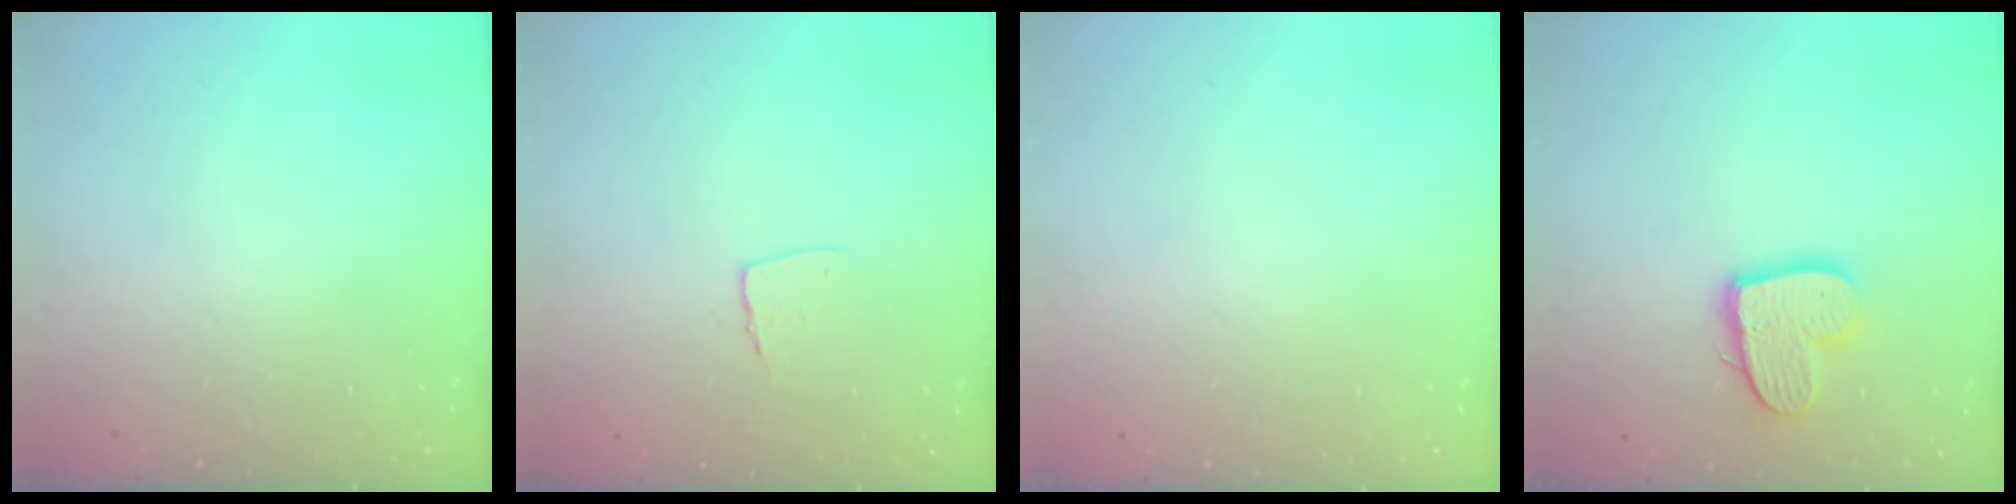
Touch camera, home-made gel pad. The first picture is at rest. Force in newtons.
{"total": 5.0, "press": 5.0, "slide": 0.3}
{"total": 0.0}
{"total": 12.5, "press": 12.4, "slide": 1.1}